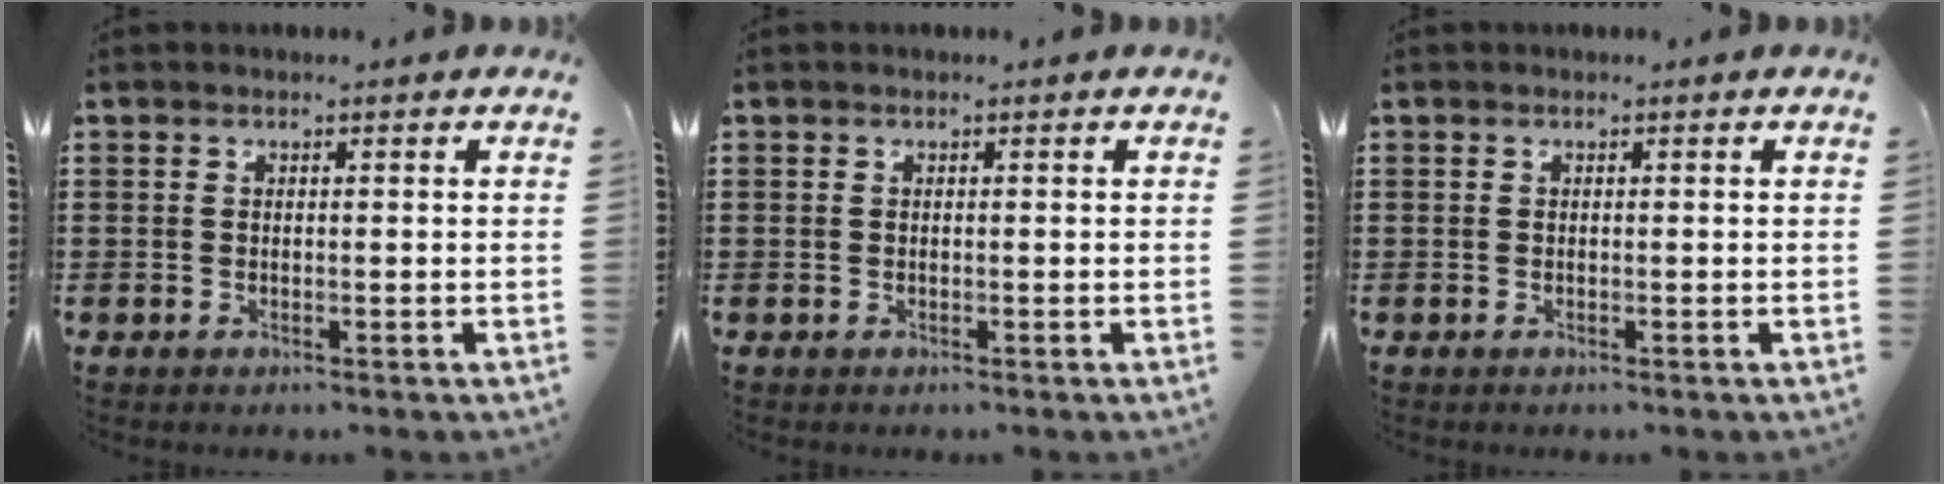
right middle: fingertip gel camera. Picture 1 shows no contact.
{"total": 0.0}
{"total": 0.0}